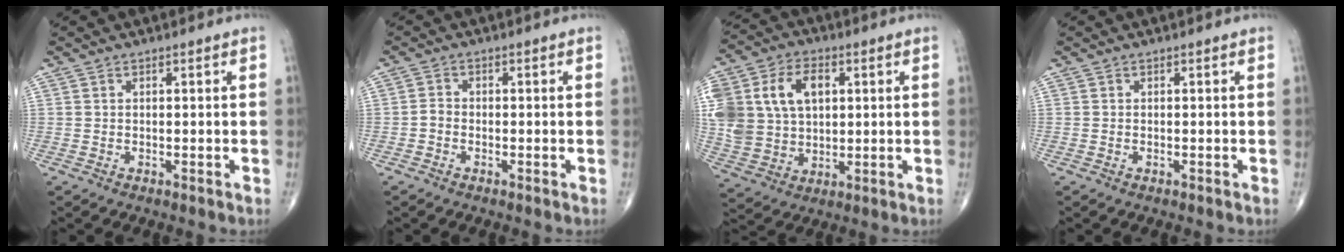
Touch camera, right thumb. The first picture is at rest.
{"total": 1.6, "force": [-0.7, 1.1, 0.8], "torque": [-0.012, 0.005, -0.019]}
{"total": 18.9, "force": [4.3, 13.6, 12.3], "torque": [-0.261, 0.016, 0.086]}
{"total": 0.0}